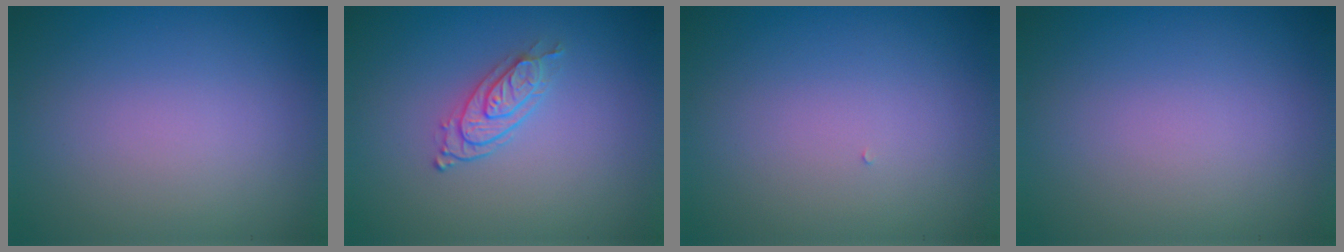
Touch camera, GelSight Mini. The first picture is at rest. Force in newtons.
{"total": 2.5, "press": 2.1, "slide": 1.4}
{"total": 0.0}
{"total": 0.0}